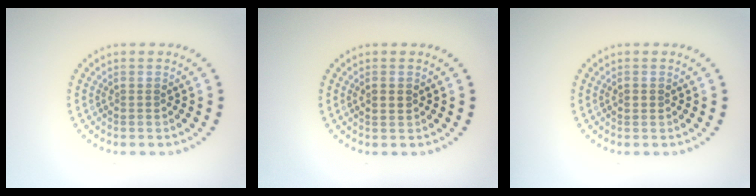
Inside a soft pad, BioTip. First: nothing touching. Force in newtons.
{"total": 1.7, "press": 1.7, "slide": 0.1}
{"total": 1.0, "press": 1.0, "slide": 0.1}